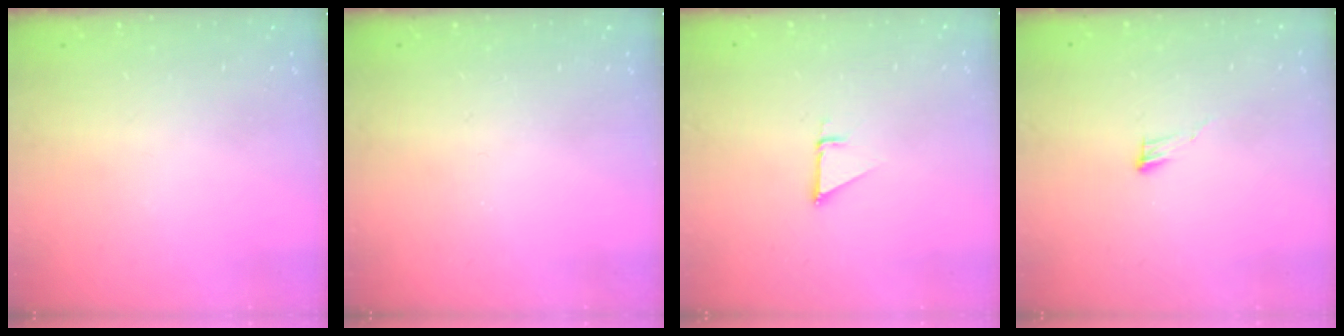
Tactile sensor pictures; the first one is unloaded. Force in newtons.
{"total": 0.0}
{"total": 2.3, "press": 2.3, "slide": 0.1}
{"total": 3.7, "press": 3.7, "slide": 0.3}